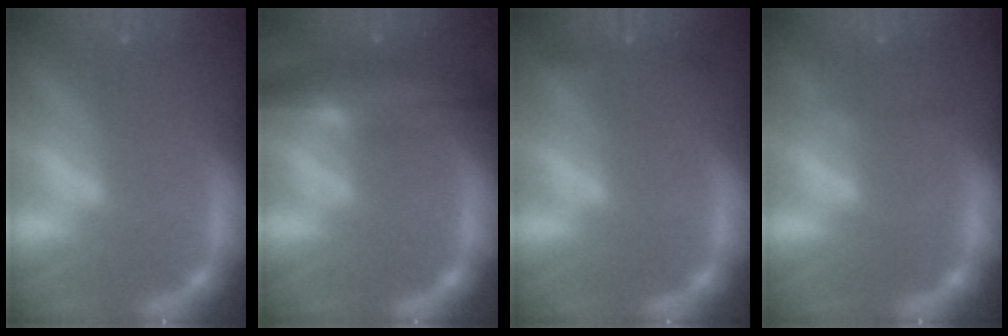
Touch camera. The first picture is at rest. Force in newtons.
{"total": 7.5}
{"total": 1.9}
{"total": 0.9}